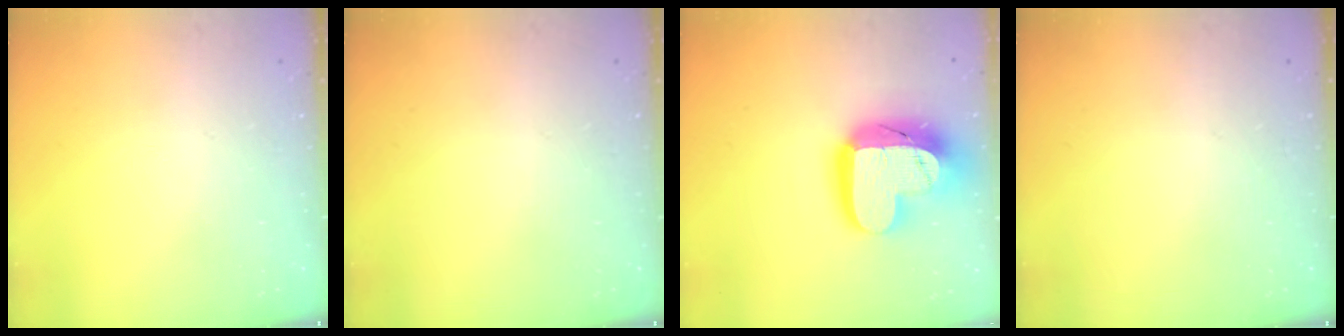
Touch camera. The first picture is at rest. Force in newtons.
{"total": 0.0}
{"total": 21.1, "press": 21.0, "slide": 1.7}
{"total": 0.0}